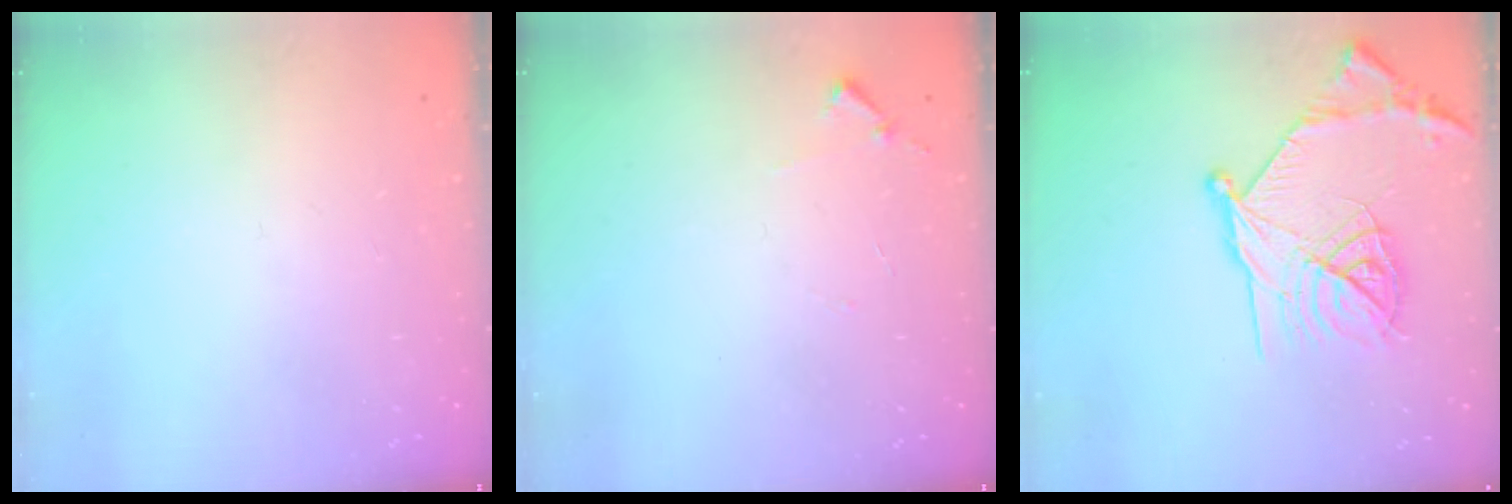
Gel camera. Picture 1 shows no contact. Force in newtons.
{"total": 6.8, "press": 6.8, "slide": 0.6}
{"total": 18.5, "press": 18.4, "slide": 1.6}